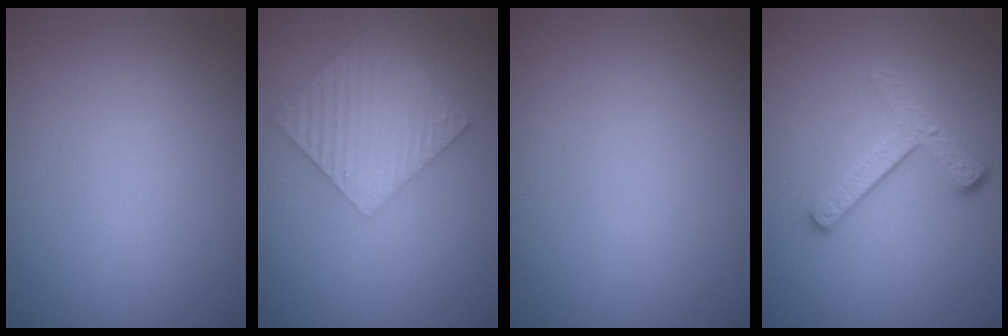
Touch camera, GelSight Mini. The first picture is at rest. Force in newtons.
{"total": 6.2, "press": 4.5, "slide": 4.3}
{"total": 0.0}
{"total": 3.5, "press": 2.5, "slide": 2.4}